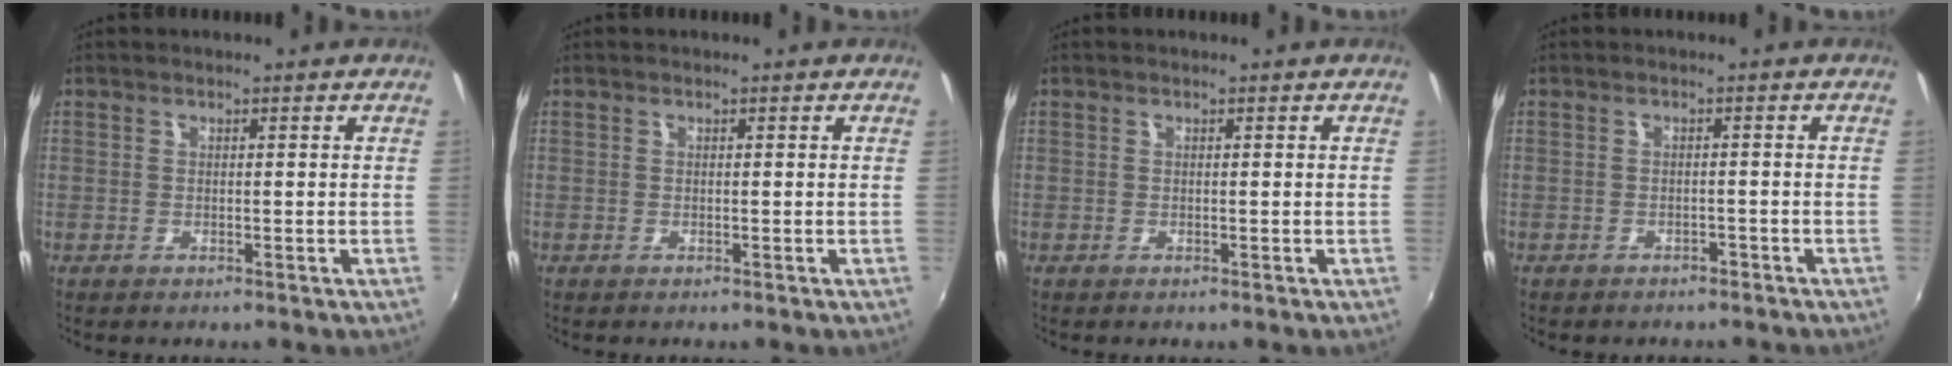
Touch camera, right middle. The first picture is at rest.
{"total": 0.0}
{"total": 0.0}
{"total": 3.1, "force": [-2.7, 1.4, 0.7], "torque": [-0.018, -0.011, -0.035]}